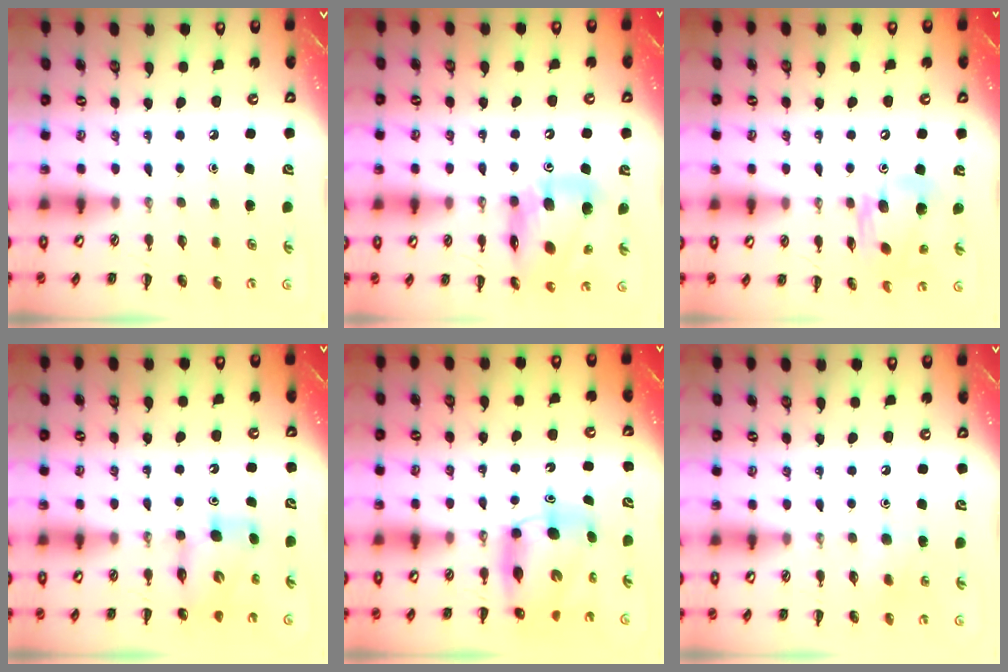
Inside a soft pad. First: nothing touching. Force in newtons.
{"total": 14.2, "press": 13.8, "slide": 3.4}
{"total": 13.9, "press": 13.2, "slide": 4.2}
{"total": 7.3, "press": 7.1, "slide": 1.5}
{"total": 7.9, "press": 7.6, "slide": 2.1}
{"total": 7.6, "press": 7.4, "slide": 1.7}